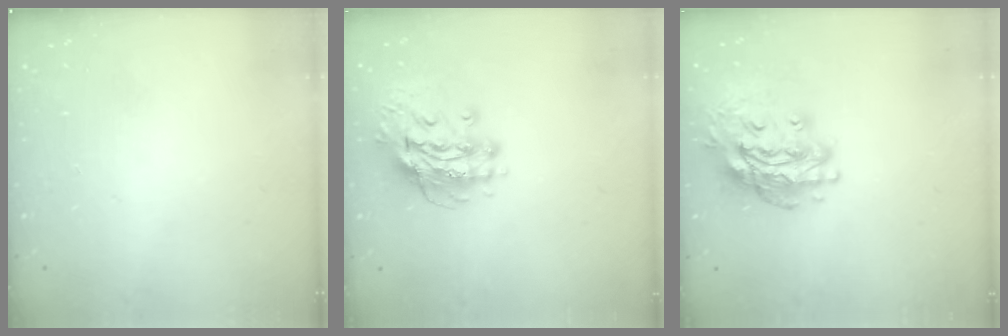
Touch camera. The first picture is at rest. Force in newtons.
{"total": 13.5, "press": 13.4, "slide": 1.5}
{"total": 17.4, "press": 17.3, "slide": 1.8}